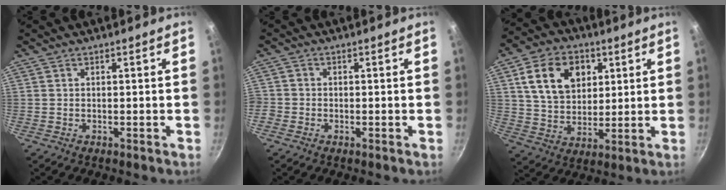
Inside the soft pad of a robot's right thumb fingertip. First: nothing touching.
{"total": 1.5, "force": [-0.7, 1.3, 0.3], "torque": [-0.005, 0.003, -0.018]}
{"total": 14.5, "force": [4.8, 10.5, 8.7], "torque": [-0.124, -0.004, 0.081]}